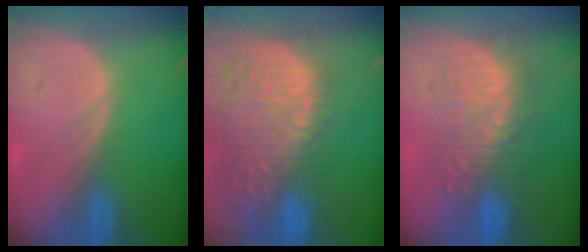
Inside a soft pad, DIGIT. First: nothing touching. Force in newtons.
{"total": 15.4, "press": 12.6, "slide": 8.9}
{"total": 8.9, "press": 8.6, "slide": 2.0}